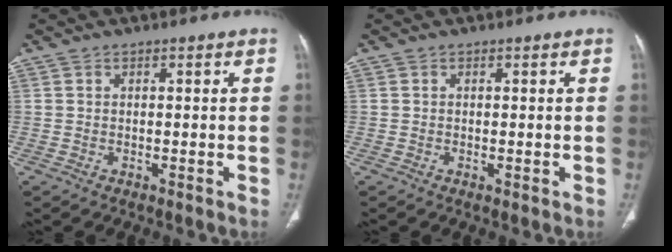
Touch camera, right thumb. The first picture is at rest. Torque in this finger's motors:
{"motor_torque": [0.20, 0.02, -0.03, -0.40, 0.03]}